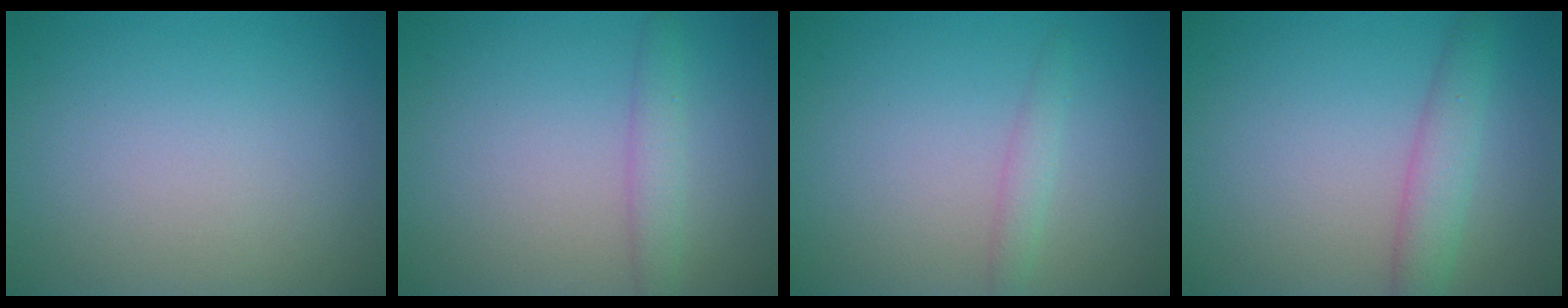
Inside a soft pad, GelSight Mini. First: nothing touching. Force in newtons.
{"total": 2.0, "press": 2.0, "slide": 0.1}
{"total": 1.3, "press": 1.3, "slide": 0.0}
{"total": 2.9, "press": 2.9, "slide": 0.1}